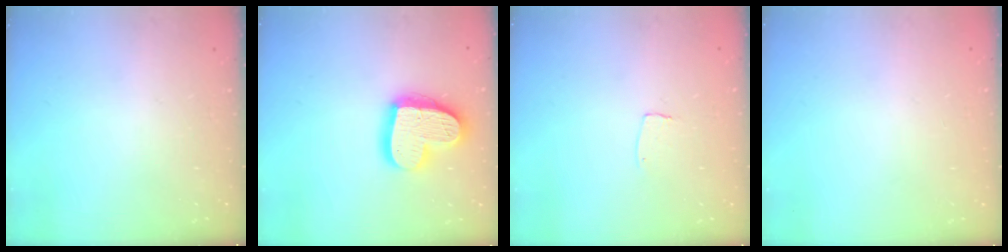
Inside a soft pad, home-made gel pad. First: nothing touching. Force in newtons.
{"total": 18.0, "press": 17.9, "slide": 1.3}
{"total": 2.6, "press": 2.6, "slide": 0.1}
{"total": 0.0}